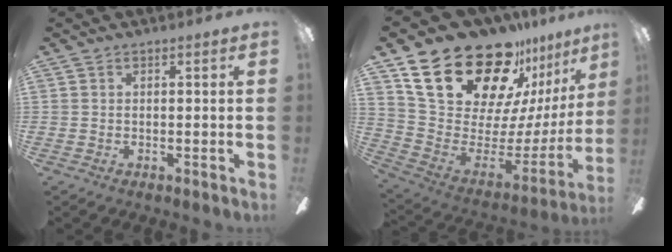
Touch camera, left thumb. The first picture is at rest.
{"total": 29.8, "force": [20.1, 14.3, 16.6], "torque": [-0.283, -0.136, 0.384]}